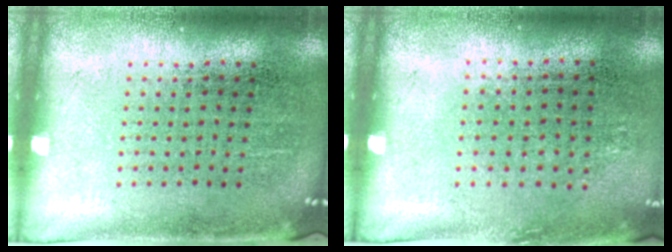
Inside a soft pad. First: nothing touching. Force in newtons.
{"total": 0.8, "press": 0.7, "slide": 0.4}